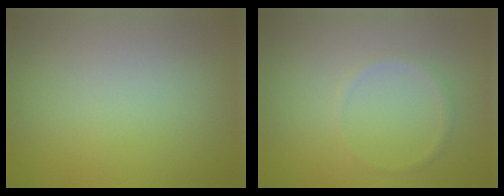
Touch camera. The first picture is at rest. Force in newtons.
{"total": 0.9, "press": 0.9, "slide": 0.1}